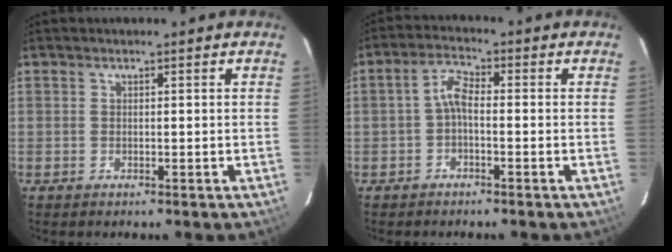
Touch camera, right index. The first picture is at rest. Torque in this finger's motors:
{"motor_torque": [0.45, -0.24, 0.31, 0.07]}